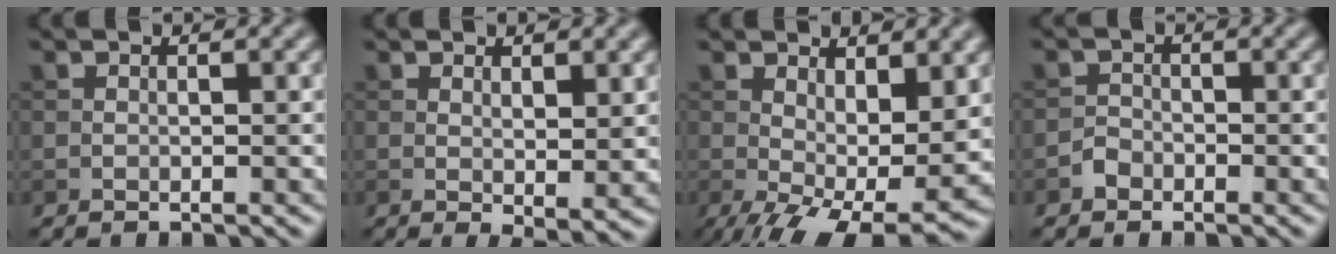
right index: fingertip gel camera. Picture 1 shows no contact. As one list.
[{"total": 2.5, "force": [0.8, 0.6, 2.2], "torque": [-0.034, -0.010, 0.020]}, {"total": 9.5, "force": [-1.1, 4.1, 8.5], "torque": [-0.146, -0.021, -0.003]}, {"total": 1.2, "force": [-0.8, 0.9, 0.2], "torque": [0.002, 0.005, -0.015]}]